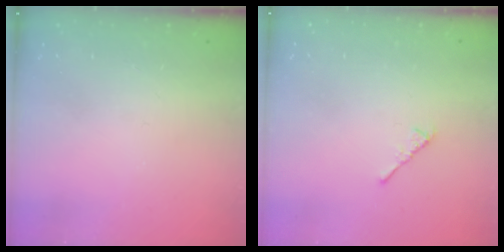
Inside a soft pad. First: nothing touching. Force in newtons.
{"total": 2.9, "press": 2.8, "slide": 0.7}